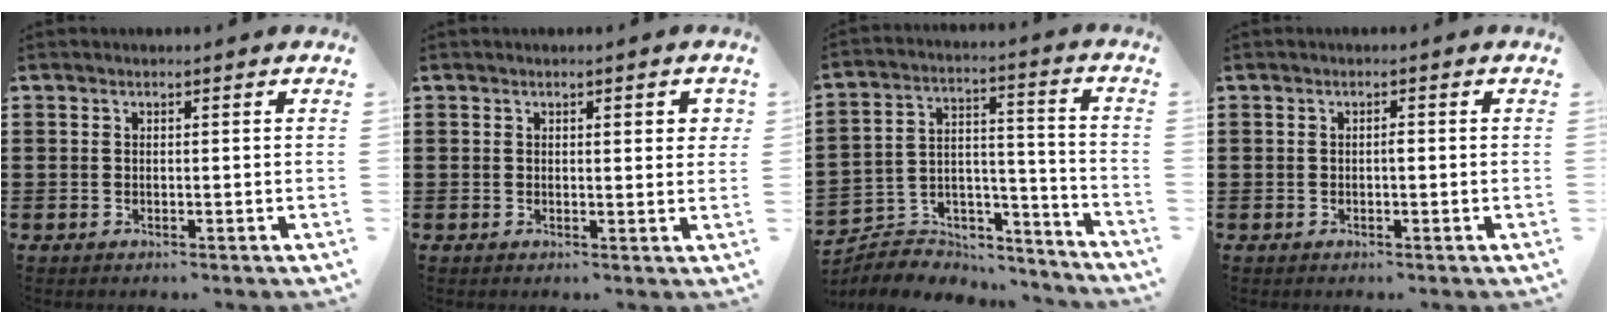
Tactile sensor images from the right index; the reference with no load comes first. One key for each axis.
{"total": 1.3, "fx": 0.5, "fy": 0.3, "fz": 1.1, "tx": -0.014, "ty": 0.001, "tz": 0.005}
{"total": 5.2, "fx": -4.3, "fy": 2.9, "fz": 0.5, "tx": -0.013, "ty": 0.008, "tz": -0.086}
{"total": 0.7, "fx": -0.2, "fy": 0.2, "fz": 0.6, "tx": -0.013, "ty": -0.004, "tz": -0.002}